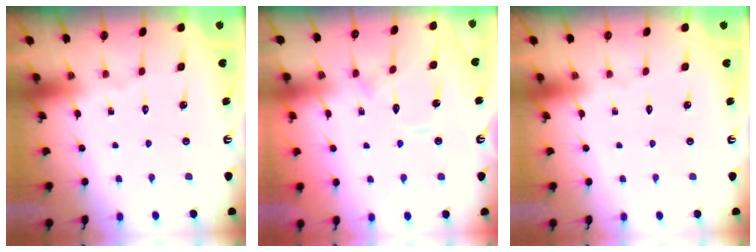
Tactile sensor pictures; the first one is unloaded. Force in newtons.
{"total": 9.4, "press": 9.4, "slide": 0.3}
{"total": 0.0}